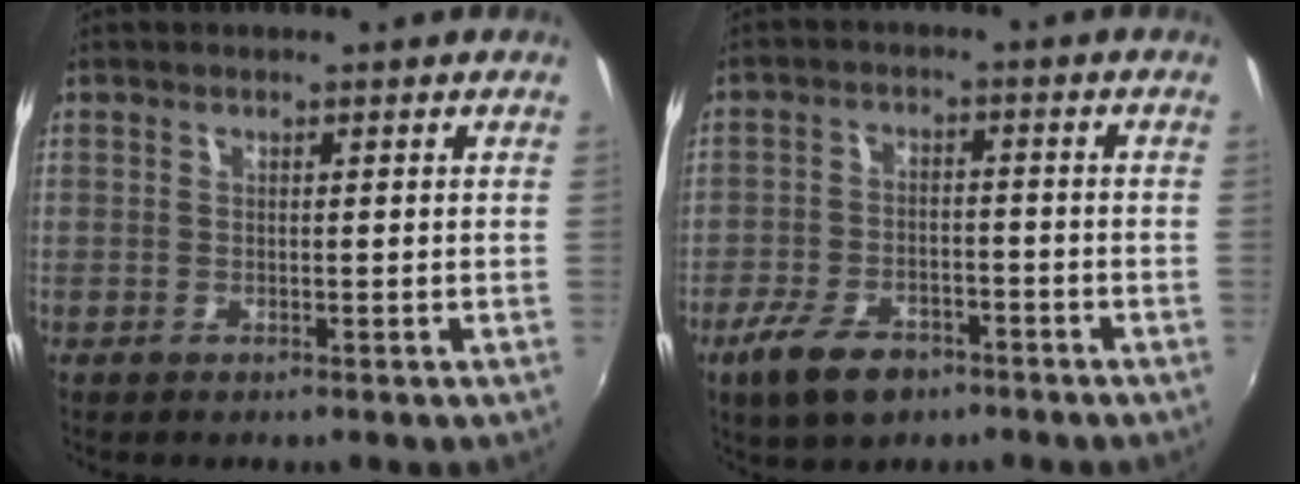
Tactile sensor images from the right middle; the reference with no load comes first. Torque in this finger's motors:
{"motor_torque": [0.83, -0.82, 0.12, 0.09]}